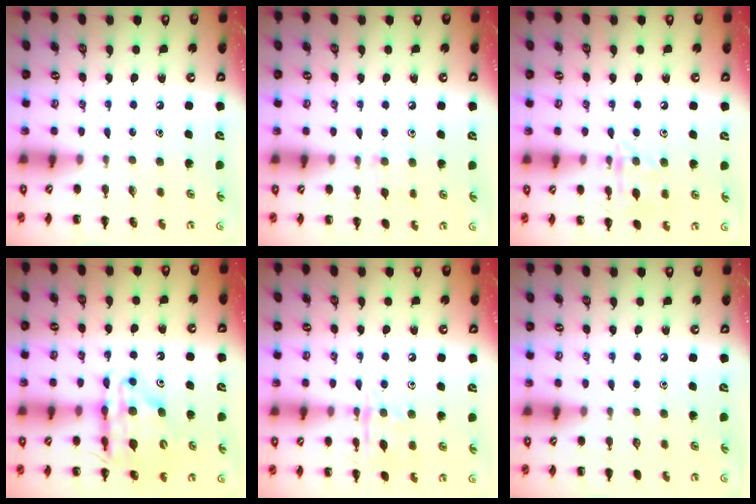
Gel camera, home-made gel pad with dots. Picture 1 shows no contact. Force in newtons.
{"total": 5.8, "press": 5.4, "slide": 2.2}
{"total": 9.1, "press": 9.0, "slide": 0.8}
{"total": 13.9, "press": 13.4, "slide": 3.7}
{"total": 9.7, "press": 9.7, "slide": 0.7}
{"total": 0.0}